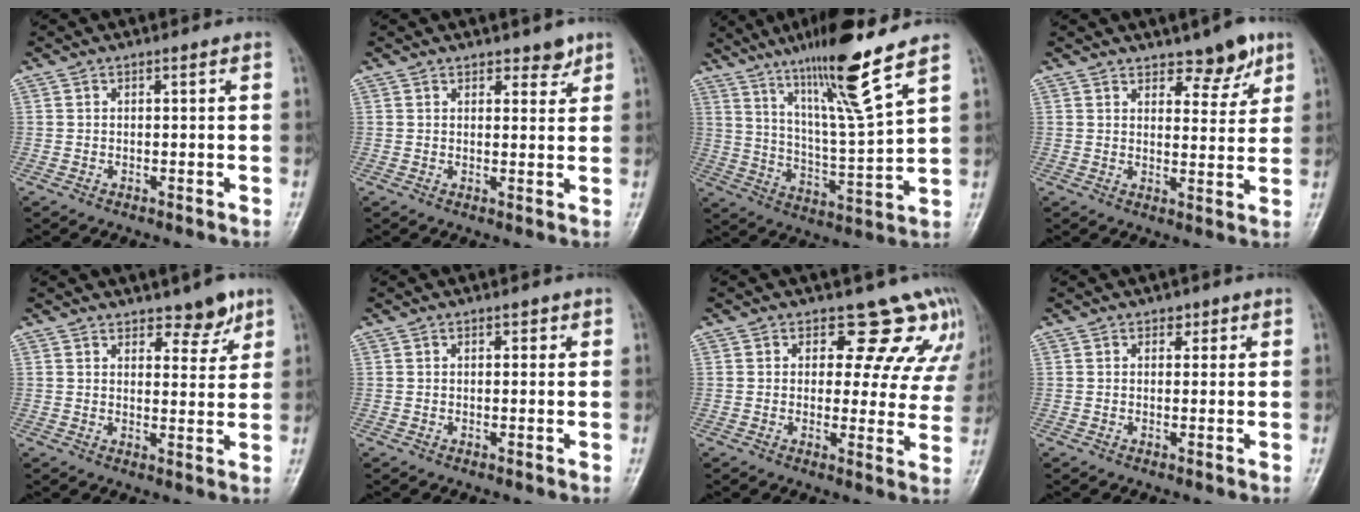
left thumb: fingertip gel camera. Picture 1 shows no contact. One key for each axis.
{"total": 2.8, "fx": 2.1, "fy": 1.3, "fz": 1.1, "tx": 0.002, "ty": -0.014, "tz": 0.030}
{"total": 16.0, "fx": 10.7, "fy": 0.1, "fz": 11.9, "tx": -0.205, "ty": -0.061, "tz": 0.189}
{"total": 5.8, "fx": 4.2, "fy": 2.4, "fz": 3.2, "tx": -0.021, "ty": -0.031, "tz": 0.060}
{"total": 5.0, "fx": 3.7, "fy": 2.1, "fz": 2.6, "tx": -0.011, "ty": -0.027, "tz": 0.053}
{"total": 1.1, "fx": 0.5, "fy": 0.7, "fz": 0.6, "tx": -0.001, "ty": 0.000, "tz": 0.004}
{"total": 10.9, "fx": 8.0, "fy": 6.0, "fz": 4.2, "tx": 0.003, "ty": -0.040, "tz": 0.071}
{"total": 1.5, "fx": 0.8, "fy": 1.1, "fz": 0.5, "tx": 0.010, "ty": -0.003, "tz": 0.007}